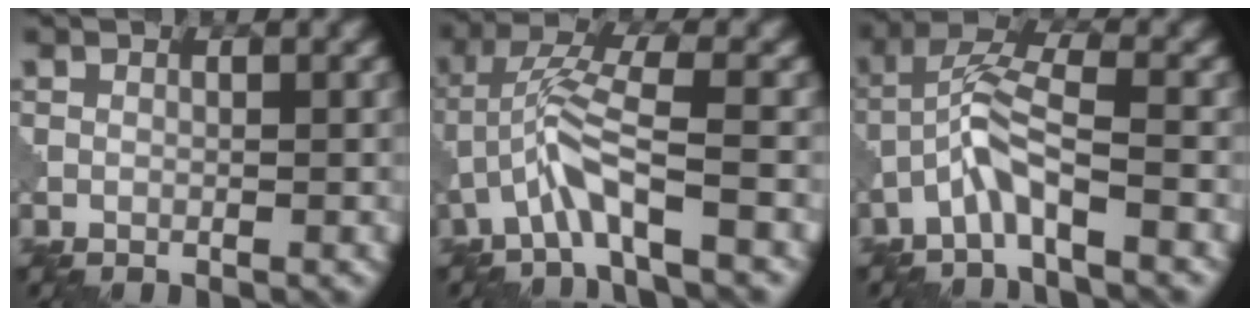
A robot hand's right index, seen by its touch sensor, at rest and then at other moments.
{"total": 4.2, "force": [-2.2, 0.5, 3.6], "torque": [-0.077, 0.014, -0.045]}
{"total": 3.9, "force": [-2.1, 0.6, 3.3], "torque": [-0.070, 0.016, -0.045]}